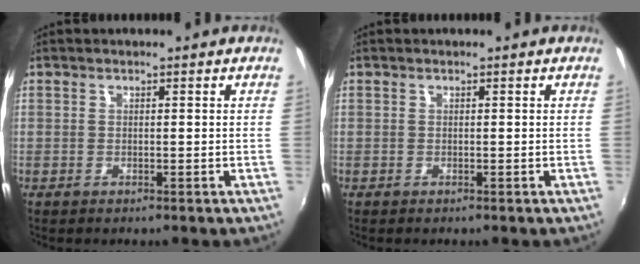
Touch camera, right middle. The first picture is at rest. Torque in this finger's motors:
{"motor_torque": [-0.01, -0.04, -0.06, 0.01]}